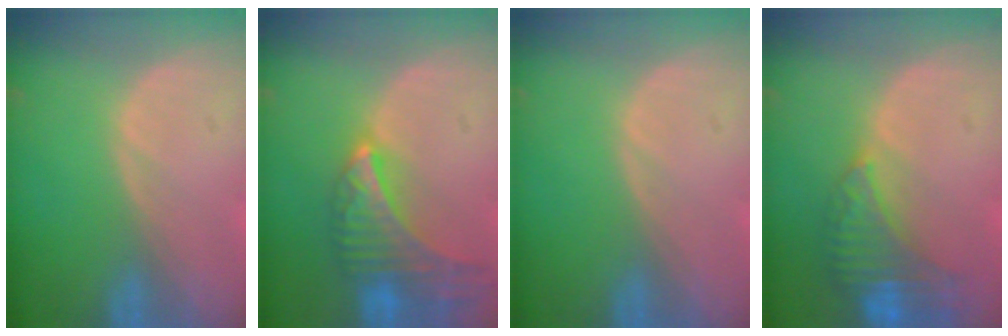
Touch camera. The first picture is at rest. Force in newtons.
{"total": 9.0, "press": 8.0, "slide": 4.2}
{"total": 0.0}
{"total": 8.3, "press": 7.2, "slide": 4.0}